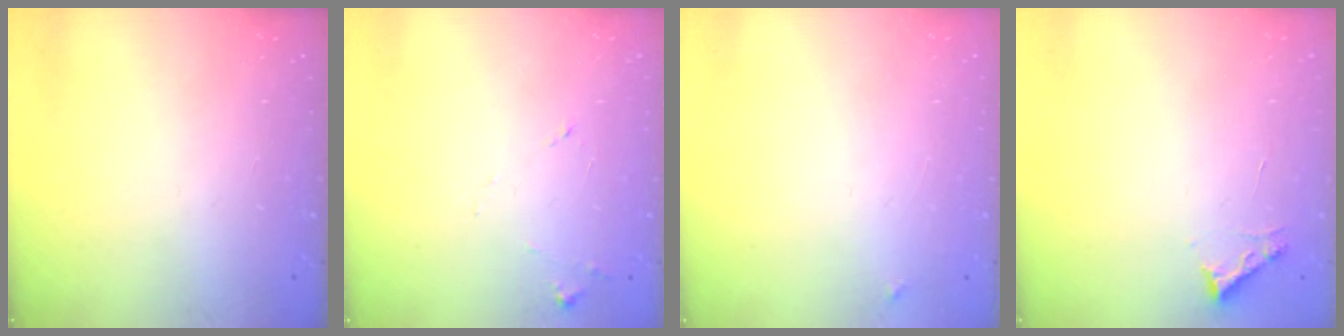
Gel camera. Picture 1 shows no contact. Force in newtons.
{"total": 7.6, "press": 7.6, "slide": 0.6}
{"total": 3.3, "press": 3.3, "slide": 0.4}
{"total": 2.7, "press": 2.7, "slide": 0.3}